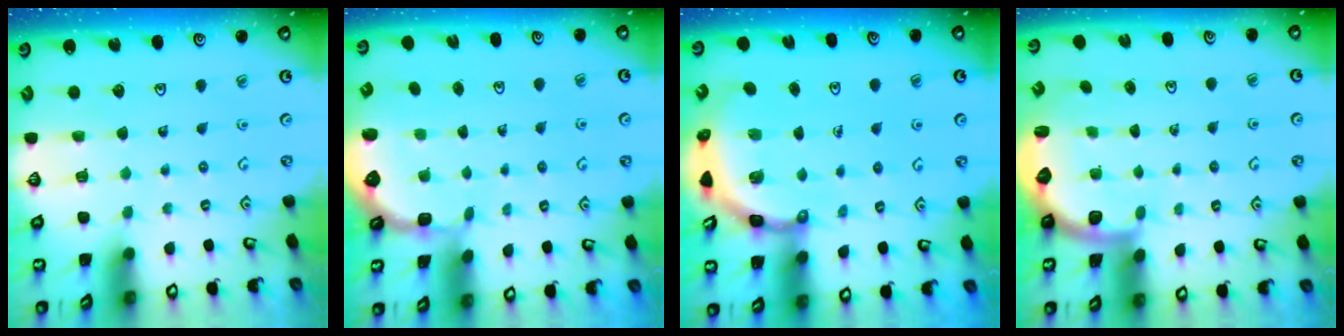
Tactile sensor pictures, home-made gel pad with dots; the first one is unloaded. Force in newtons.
{"total": 2.6, "press": 2.1, "slide": 1.6}
{"total": 4.3, "press": 3.9, "slide": 2.0}
{"total": 2.7, "press": 2.0, "slide": 1.7}